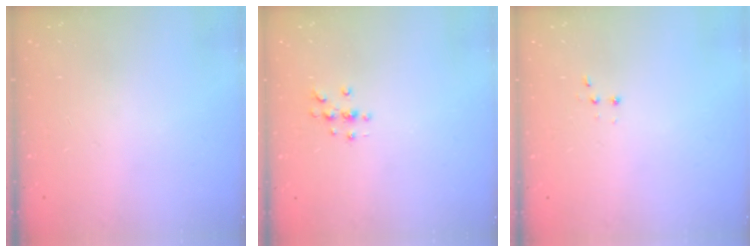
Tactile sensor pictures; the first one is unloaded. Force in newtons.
{"total": 3.7, "press": 3.7, "slide": 0.4}
{"total": 2.8, "press": 2.7, "slide": 0.7}